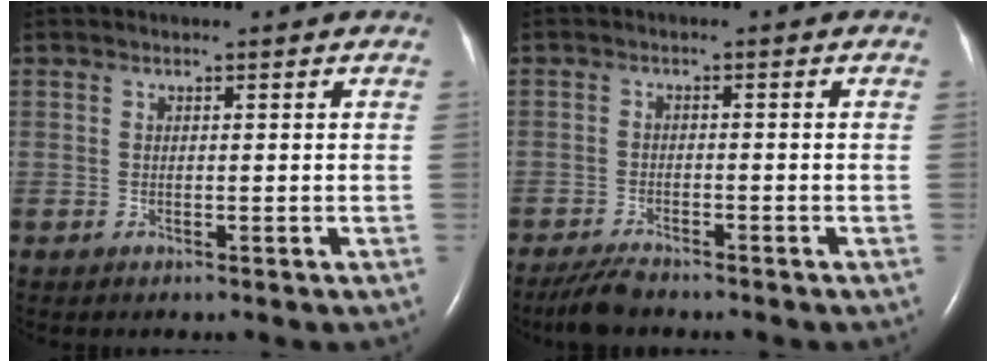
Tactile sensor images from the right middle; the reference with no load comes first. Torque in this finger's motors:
{"motor_torque": [0.26, -0.25, -0.01, 0.00]}